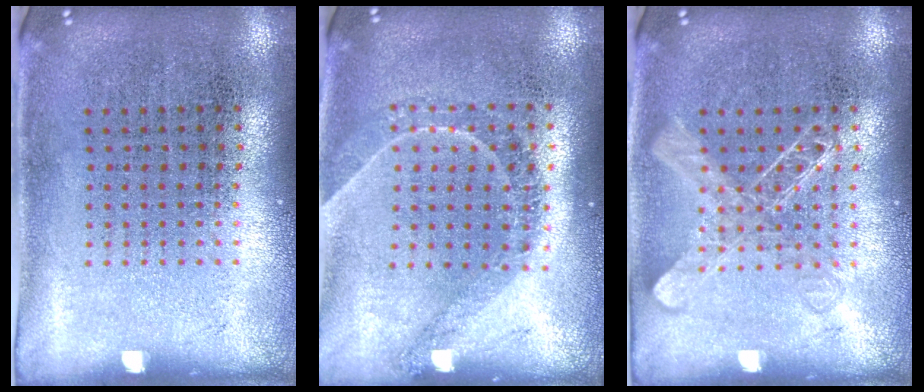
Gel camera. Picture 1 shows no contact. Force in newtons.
{"total": 1.3, "press": 1.1, "slide": 0.7}
{"total": 2.0, "press": 1.9, "slide": 0.3}